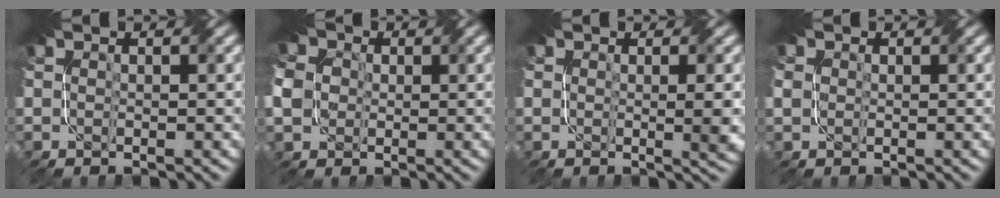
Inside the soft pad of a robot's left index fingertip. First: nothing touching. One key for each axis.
{"total": 6.0, "fx": 0.5, "fy": 5.1, "fz": 3.2, "tx": -0.087, "ty": 0.018, "tz": 0.003}
{"total": 2.4, "fx": 0.2, "fy": 0.7, "fz": 2.3, "tx": -0.032, "ty": -0.004, "tz": 0.007}
{"total": 1.7, "fx": 0.5, "fy": 1.5, "fz": 0.6, "tx": -0.019, "ty": 0.004, "tz": 0.005}